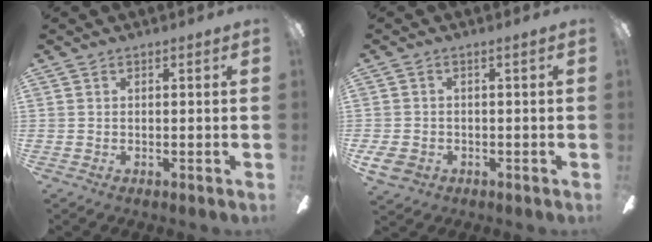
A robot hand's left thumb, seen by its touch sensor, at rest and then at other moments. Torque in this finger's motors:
{"motor_torque": [-0.19, 2.83, 1.02, 0.61, 0.08]}